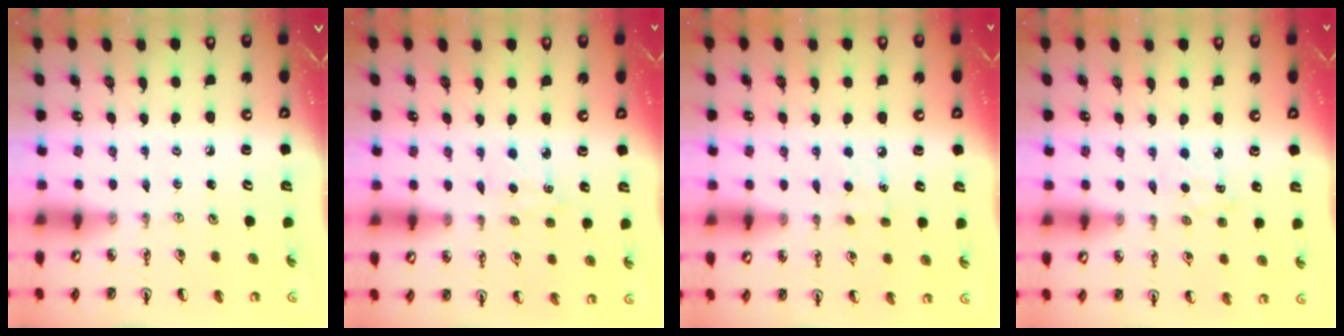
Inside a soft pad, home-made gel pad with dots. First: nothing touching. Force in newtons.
{"total": 3.3, "press": 3.3, "slide": 0.5}
{"total": 5.3, "press": 5.2, "slide": 0.6}
{"total": 3.5, "press": 3.5, "slide": 0.4}